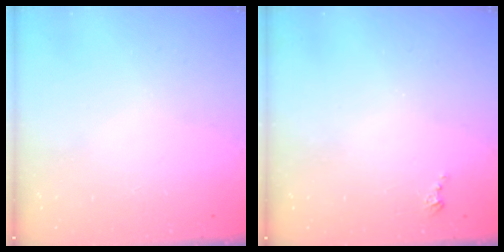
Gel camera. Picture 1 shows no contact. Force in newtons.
{"total": 2.3, "press": 2.3, "slide": 0.3}